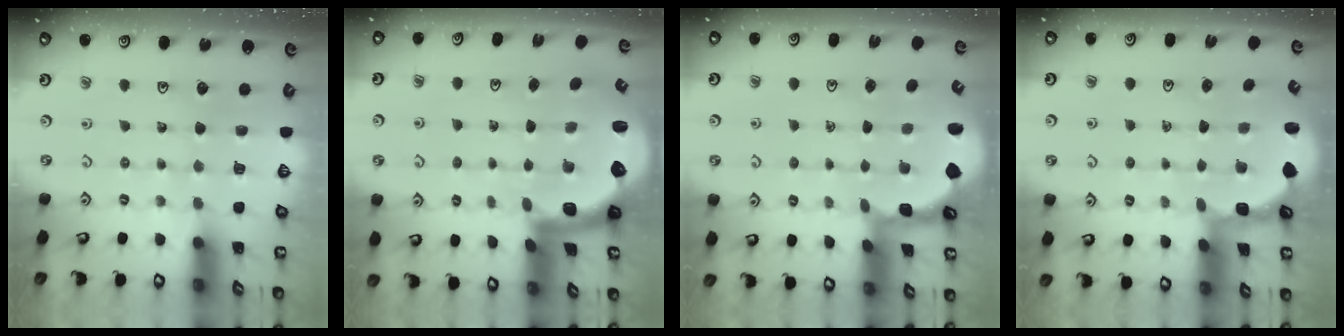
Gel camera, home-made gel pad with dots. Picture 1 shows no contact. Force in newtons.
{"total": 2.9, "press": 2.6, "slide": 1.4}
{"total": 1.8, "press": 1.8, "slide": 0.5}
{"total": 2.4, "press": 1.7, "slide": 1.6}